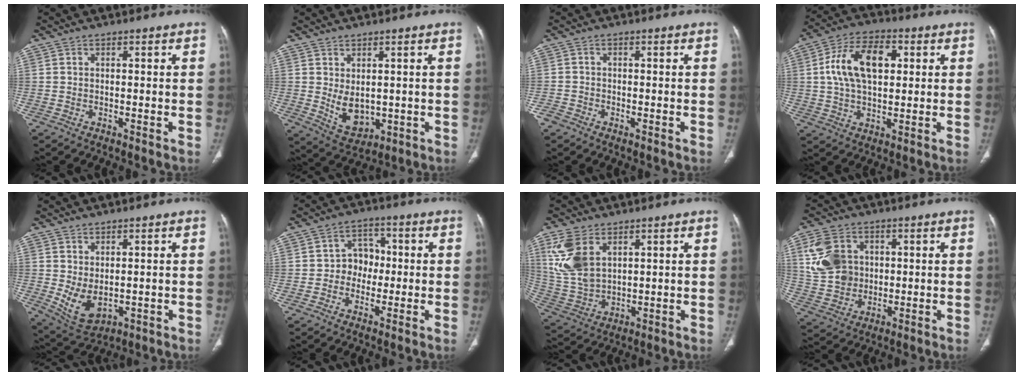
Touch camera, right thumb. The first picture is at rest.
{"total": 5.6, "force": [0.3, 3.5, 4.3], "torque": [-0.064, -0.012, 0.028]}
{"total": 1.9, "force": [-1.4, 1.2, 0.7], "torque": [-0.012, 0.003, -0.027]}
{"total": 13.7, "force": [2.6, 8.0, 10.8], "torque": [-0.187, 0.016, 0.043]}
{"total": 6.5, "force": [0.0, 3.9, 5.2], "torque": [-0.089, -0.009, 0.026]}
{"total": 5.9, "force": [-0.4, 5.1, 2.8], "torque": [-0.005, 0.018, -0.018]}
{"total": 11.3, "force": [5.0, 6.6, 7.7], "torque": [-0.166, -0.013, 0.116]}
{"total": 11.1, "force": [2.7, 8.9, 6.0], "torque": [-0.103, -0.002, 0.058]}